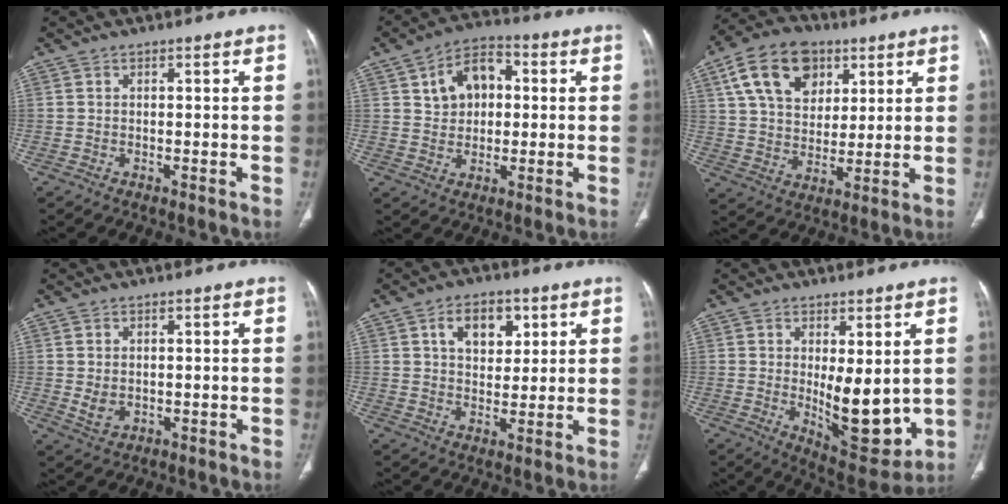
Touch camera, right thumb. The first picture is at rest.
{"total": 9.8, "force": [2.3, 6.9, 6.6], "torque": [-0.082, 0.012, 0.033]}
{"total": 16.3, "force": [7.1, 11.2, 9.5], "torque": [-0.151, -0.010, 0.127]}
{"total": 3.2, "force": [0.1, 2.3, 2.3], "torque": [-0.040, -0.005, 0.011]}
{"total": 8.3, "force": [3.4, 5.4, 5.3], "torque": [-0.049, -0.013, 0.052]}
{"total": 12.0, "force": [0.1, 5.1, 10.9], "torque": [-0.128, -0.033, 0.021]}